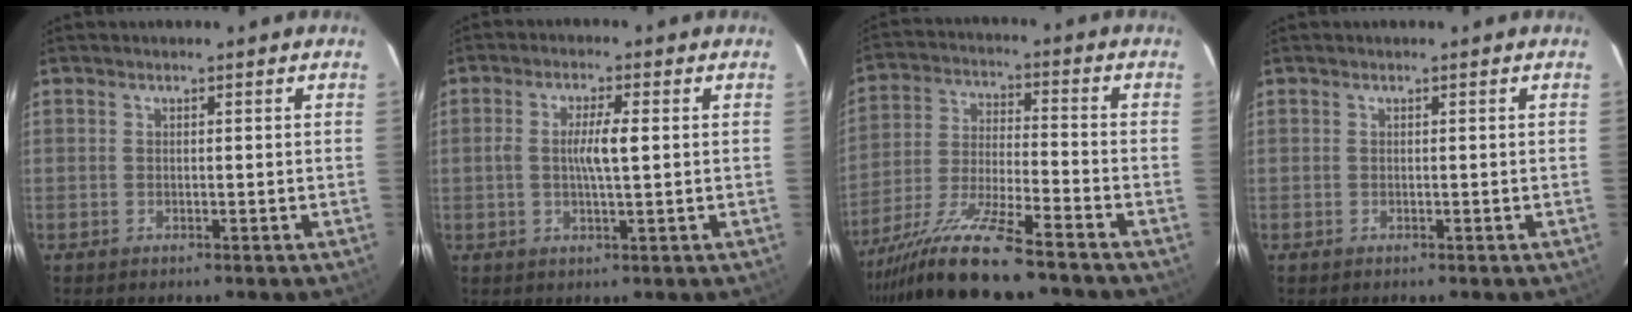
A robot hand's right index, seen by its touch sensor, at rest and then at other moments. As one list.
[{"total": 4.7, "force": [0.3, 0.5, 4.6], "torque": [-0.085, 0.002, 0.003]}, {"total": 13.8, "force": [-11.2, 0.4, 8.1], "torque": [-0.158, -0.021, -0.199]}, {"total": 0.0}]